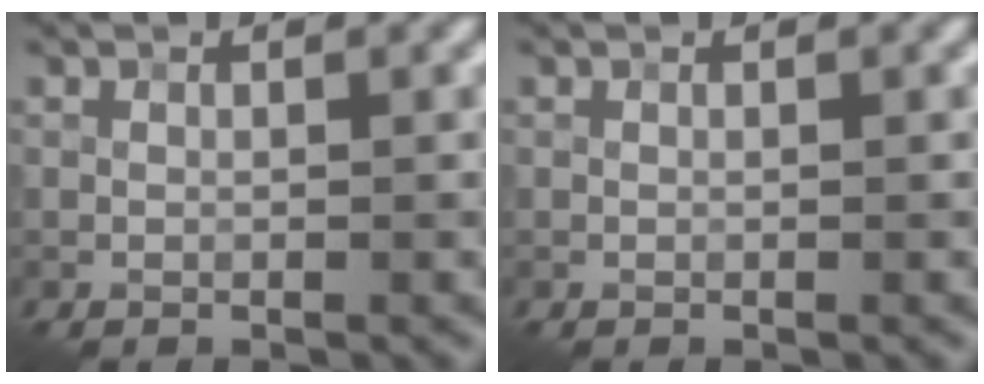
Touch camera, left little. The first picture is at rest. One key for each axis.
{"total": 0.0}